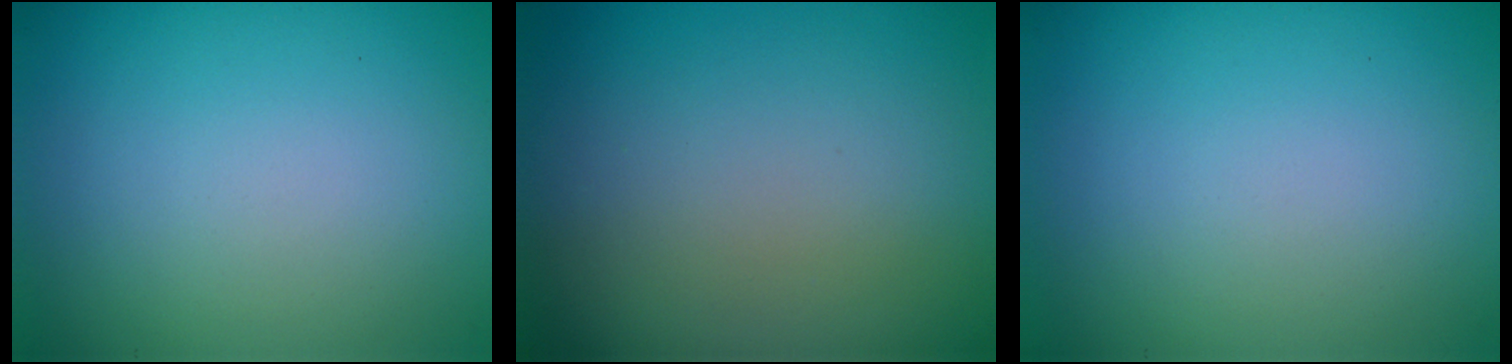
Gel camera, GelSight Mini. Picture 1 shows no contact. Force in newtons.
{"total": 0.0}
{"total": 0.0}